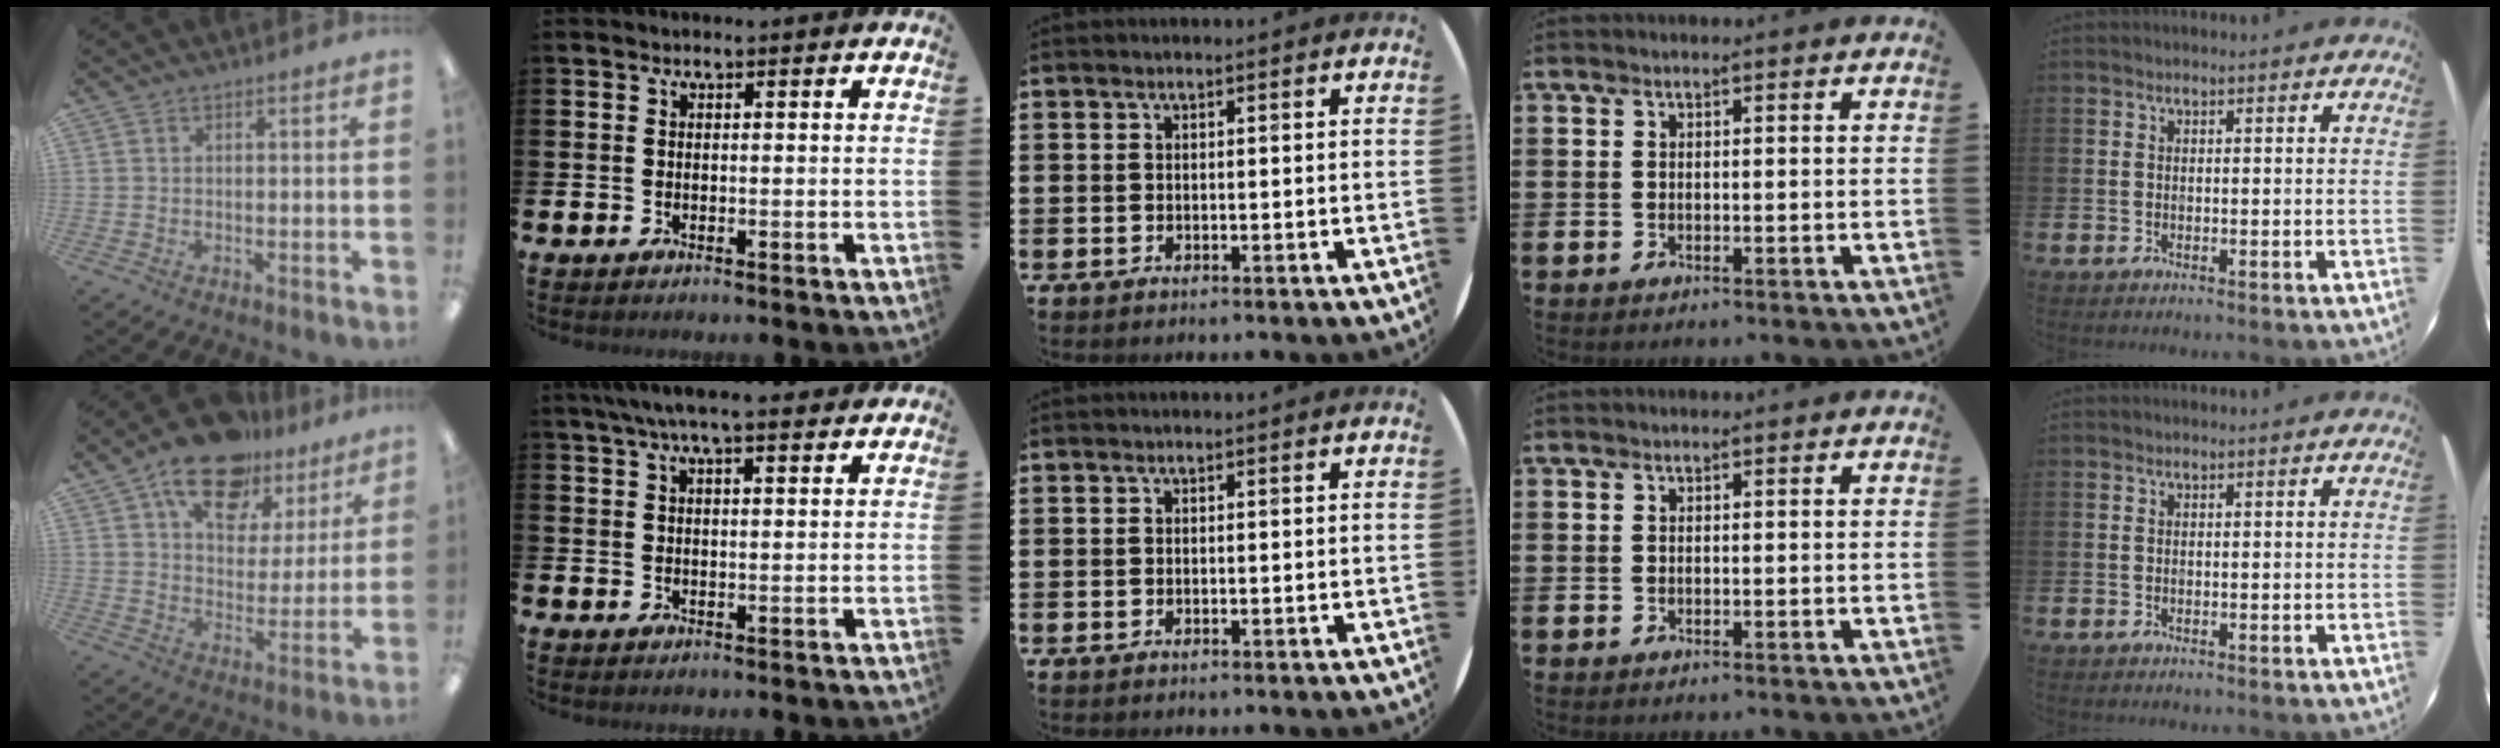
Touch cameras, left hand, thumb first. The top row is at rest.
{"thumb": {"total": 16.6, "force": [11.8, 8.8, 7.7], "torque": [-0.123, -0.065, 0.208]}, "index": {"total": 5.8, "force": [4.9, 1.0, 2.9], "torque": [-0.066, -0.005, 0.087]}}